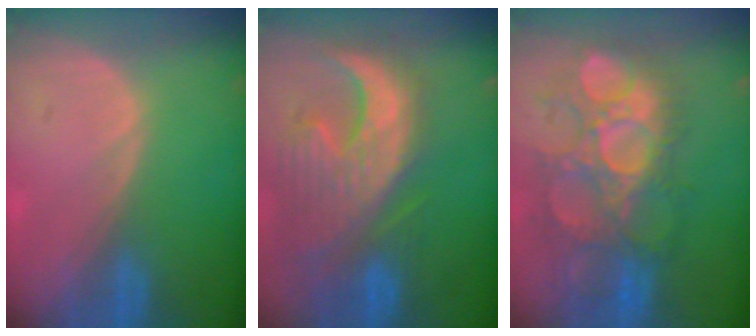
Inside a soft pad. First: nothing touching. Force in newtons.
{"total": 13.2, "press": 11.3, "slide": 6.8}
{"total": 11.7, "press": 11.1, "slide": 3.7}